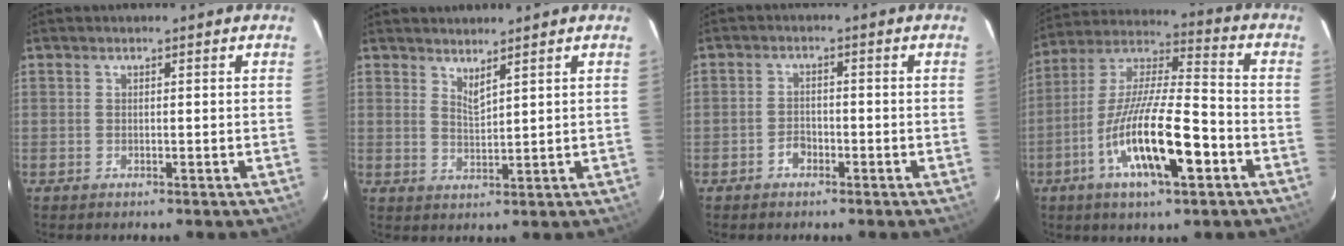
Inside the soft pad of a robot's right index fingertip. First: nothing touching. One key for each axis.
{"total": 2.7, "fx": 2.4, "fy": 0.1, "fz": 1.4, "tx": -0.023, "ty": -0.003, "tz": 0.040}
{"total": 2.5, "fx": -1.6, "fy": 1.6, "fz": 1.0, "tx": -0.020, "ty": 0.007, "tz": -0.027}
{"total": 17.9, "fx": -7.0, "fy": 4.2, "fz": 15.9, "tx": -0.304, "ty": -0.013, "tz": -0.131}